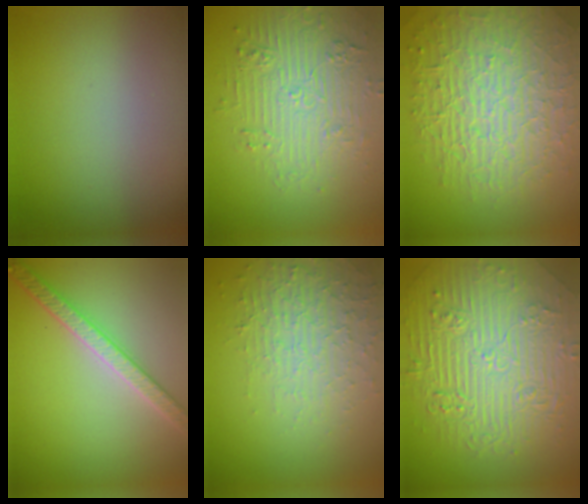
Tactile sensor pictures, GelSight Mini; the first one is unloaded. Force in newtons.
{"total": 4.8, "press": 4.2, "slide": 2.2}
{"total": 10.2, "press": 6.7, "slide": 7.8}
{"total": 3.6, "press": 3.5, "slide": 0.7}
{"total": 5.1, "press": 3.4, "slide": 3.7}
{"total": 11.0, "press": 7.3, "slide": 8.3}